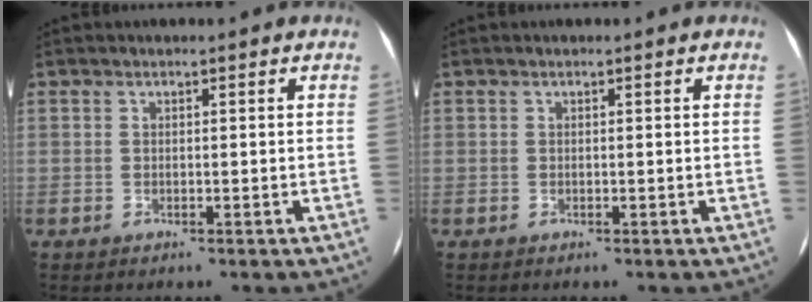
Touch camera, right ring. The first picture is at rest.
{"total": 0.0}